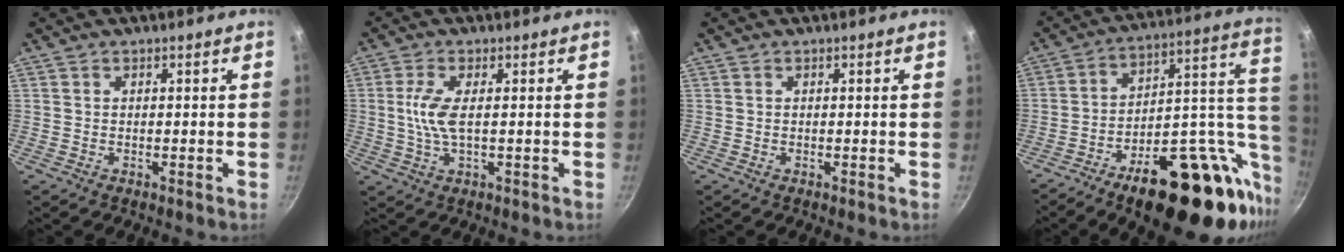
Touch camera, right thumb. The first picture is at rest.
{"total": 5.7, "force": [0.3, 1.9, 5.4], "torque": [-0.125, 0.002, 0.006]}
{"total": 0.0}
{"total": 28.8, "force": [-10.8, 13.6, 23.0], "torque": [-0.273, 0.058, -0.149]}